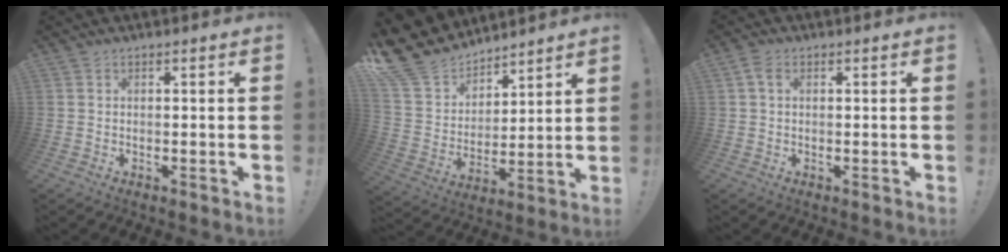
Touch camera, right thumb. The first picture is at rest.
{"total": 15.9, "force": [12.4, 9.0, 3.8], "torque": [-0.091, -0.094, 0.252]}
{"total": 2.5, "force": [0.9, 1.6, 1.8], "torque": [-0.029, 0.001, 0.014]}